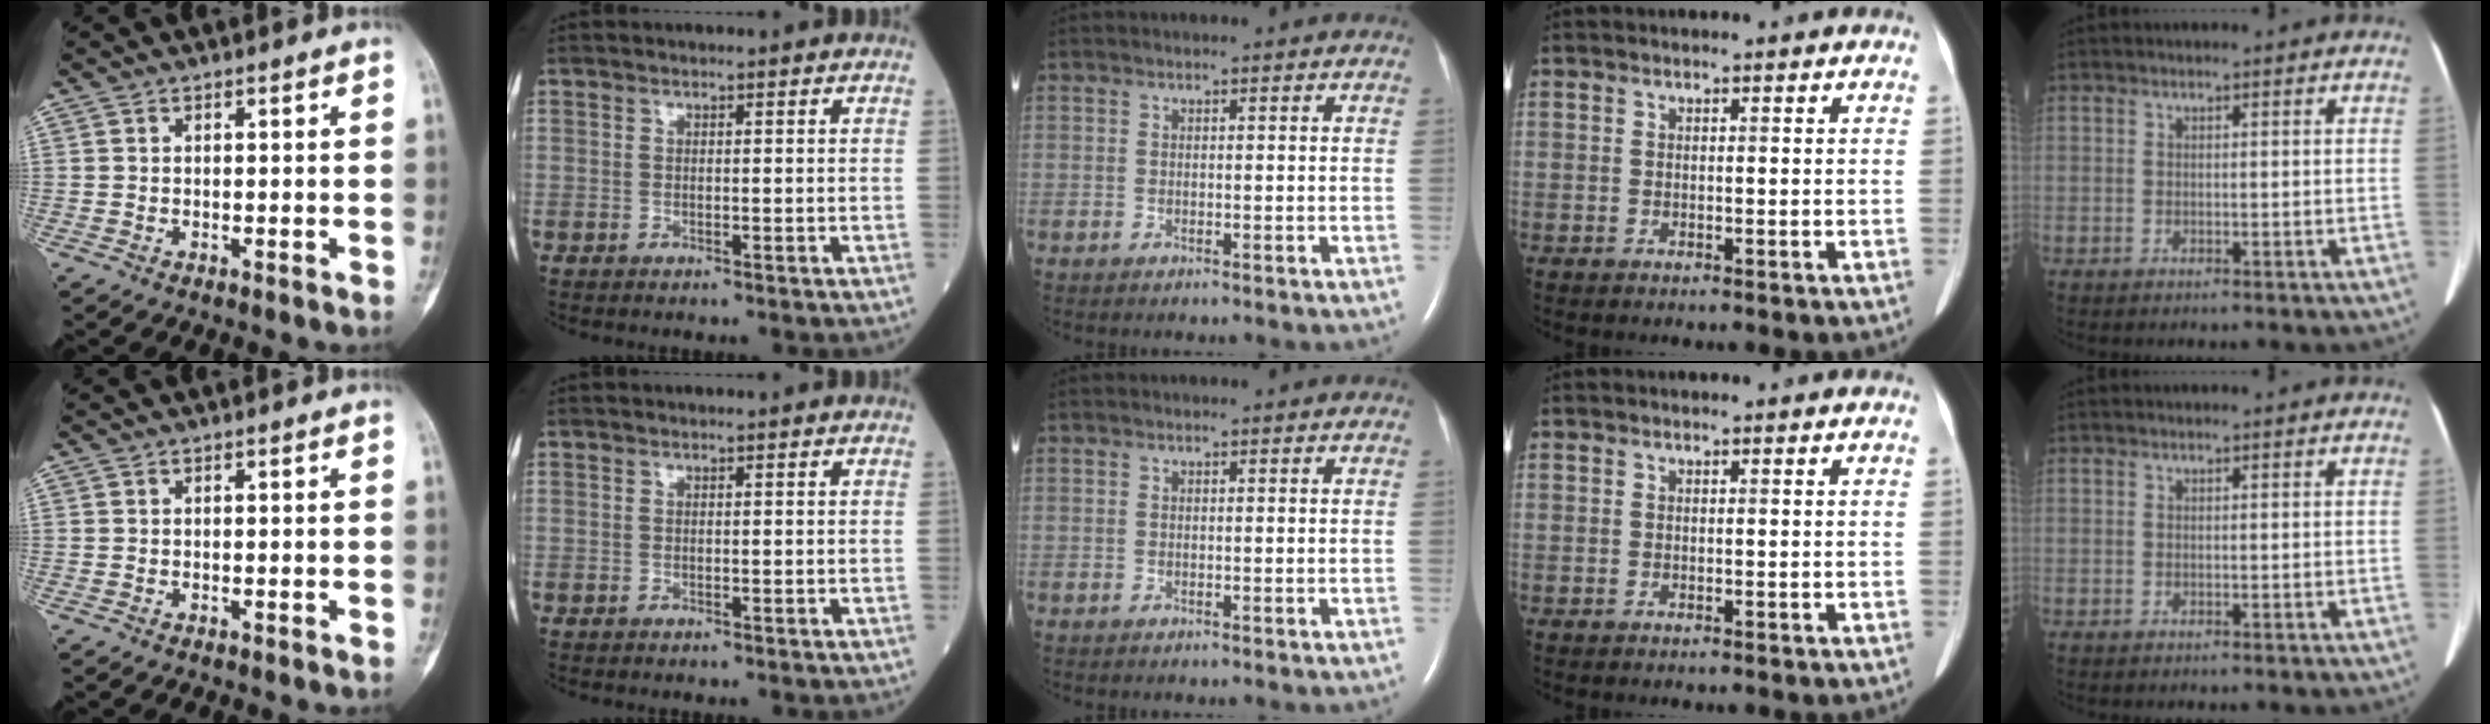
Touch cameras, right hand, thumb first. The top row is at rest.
{}